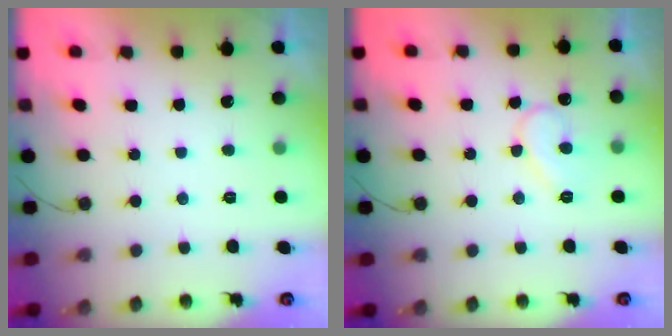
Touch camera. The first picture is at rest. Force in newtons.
{"total": 9.5, "press": 9.5, "slide": 0.9}